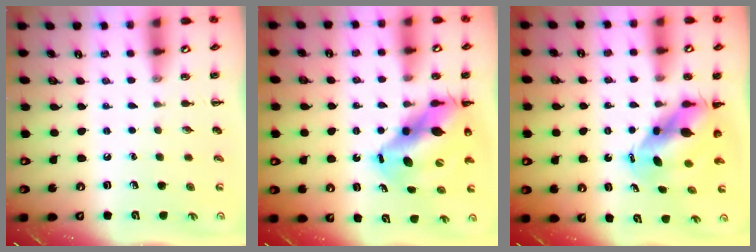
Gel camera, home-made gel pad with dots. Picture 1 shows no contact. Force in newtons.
{"total": 14.1, "press": 13.6, "slide": 3.7}
{"total": 7.1, "press": 7.0, "slide": 1.5}